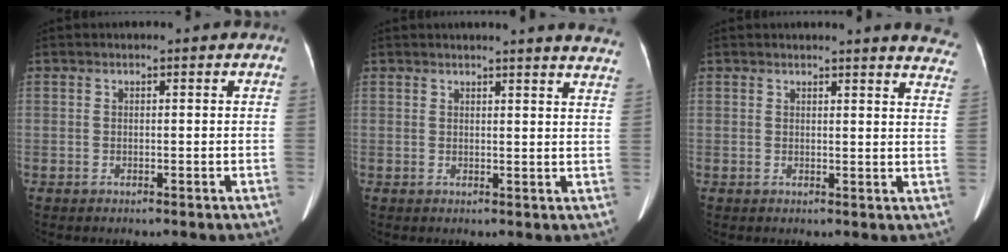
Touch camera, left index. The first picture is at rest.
{"total": 13.5, "force": [12.8, 0.3, 4.3], "torque": [-0.040, -0.051, 0.122]}
{"total": 10.2, "force": [9.8, 0.6, 2.8], "torque": [-0.009, -0.064, 0.073]}